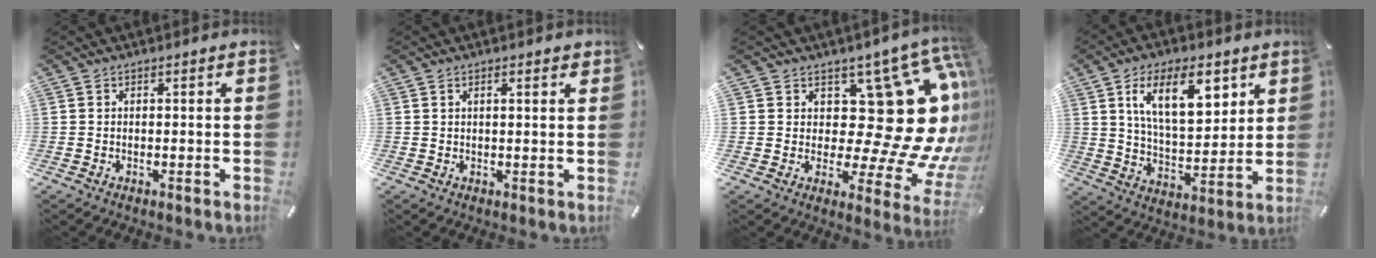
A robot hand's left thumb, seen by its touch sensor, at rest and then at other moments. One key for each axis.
{"total": 1.6, "fx": 1.0, "fy": 0.2, "fz": 1.3, "tx": -0.026, "ty": 0.000, "tz": 0.016}
{"total": 24.3, "fx": 5.3, "fy": 12.4, "fz": 20.2, "tx": -0.253, "ty": -0.077, "tz": 0.107}
{"total": 15.5, "fx": 7.6, "fy": 7.8, "fz": 11.1, "tx": -0.178, "ty": -0.015, "tz": 0.130}